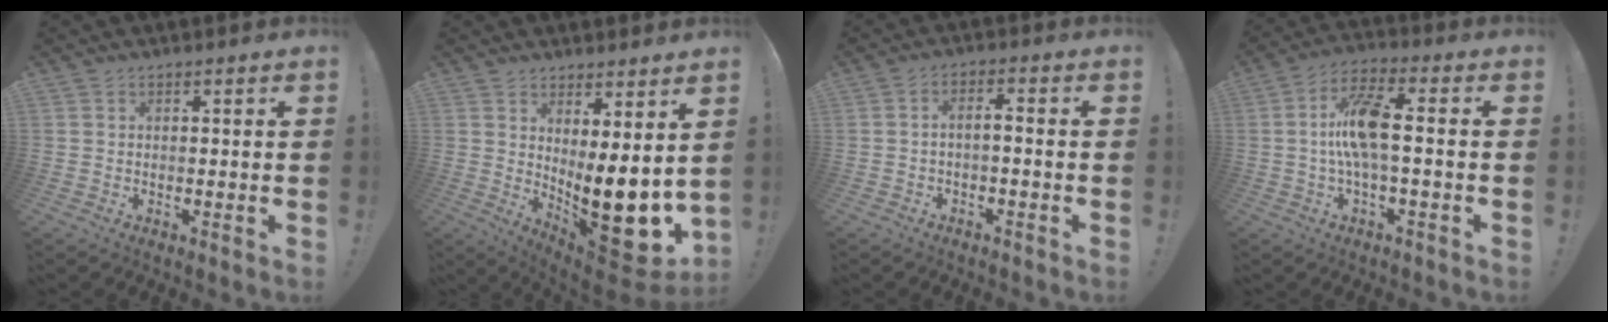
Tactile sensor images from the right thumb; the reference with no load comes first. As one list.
[{"total": 15.4, "force": [-1.4, 4.7, 14.6], "torque": [-0.177, -0.039, -0.010]}, {"total": 3.0, "force": [-2.1, 0.3, 2.2], "torque": [-0.045, 0.002, -0.041]}, {"total": 12.3, "force": [0.3, 3.8, 11.6], "torque": [-0.217, 0.002, 0.000]}]